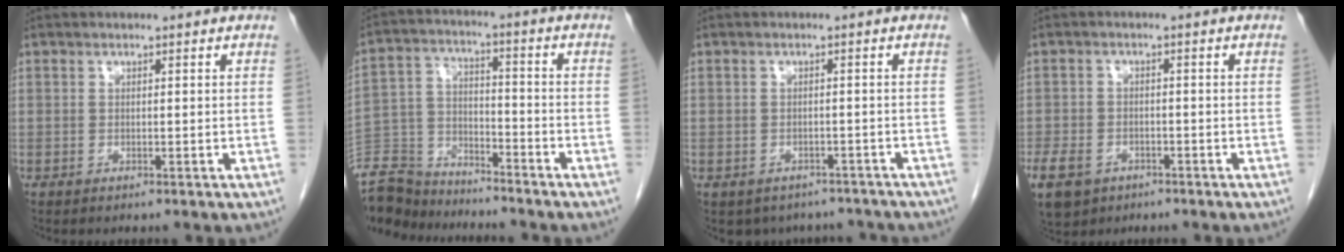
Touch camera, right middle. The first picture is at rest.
{"total": 12.0, "force": [-11.4, 3.1, 1.7], "torque": [-0.032, 0.015, -0.212]}
{"total": 7.9, "force": [-6.8, 3.9, 1.1], "torque": [-0.007, 0.014, -0.072]}
{"total": 11.6, "force": [-6.1, 8.6, 4.8], "torque": [-0.141, -0.004, -0.090]}